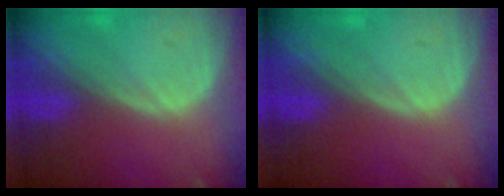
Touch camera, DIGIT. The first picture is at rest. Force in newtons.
{"total": 0.0}